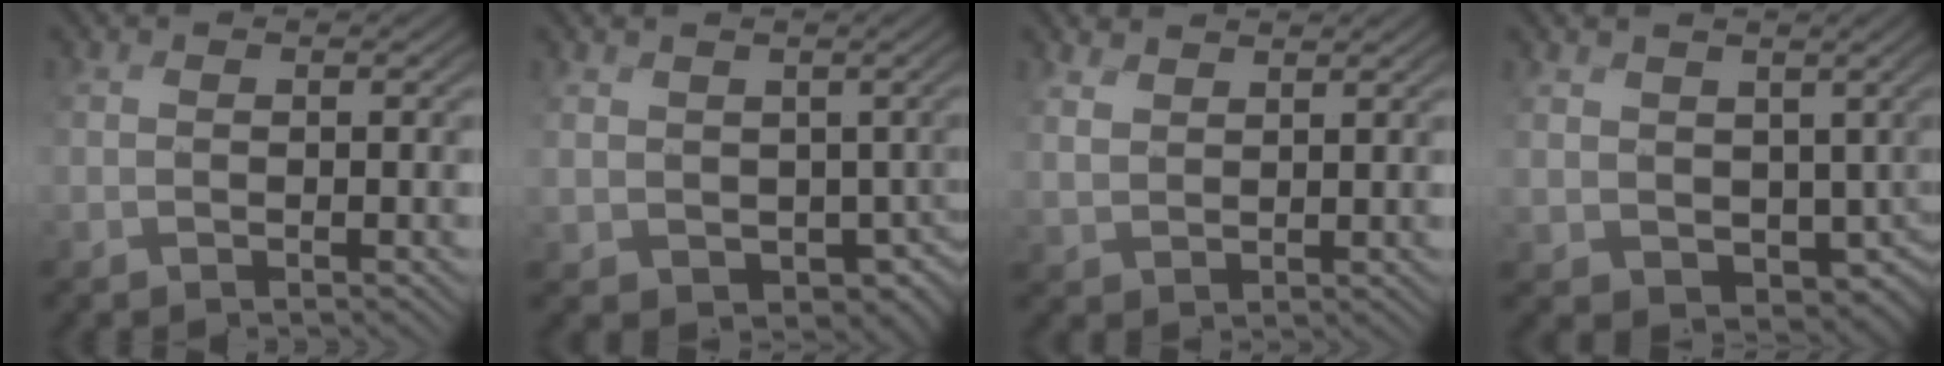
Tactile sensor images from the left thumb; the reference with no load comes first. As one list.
[{"total": 3.3, "force": [0.1, 3.3, 0.6], "torque": [-0.024, -0.031, 0.018]}, {"total": 2.9, "force": [2.7, -0.1, -1.2], "torque": [0.012, 0.000, 0.058]}, {"total": 4.2, "force": [1.0, 3.9, 1.1], "torque": [-0.041, -0.029, 0.037]}]